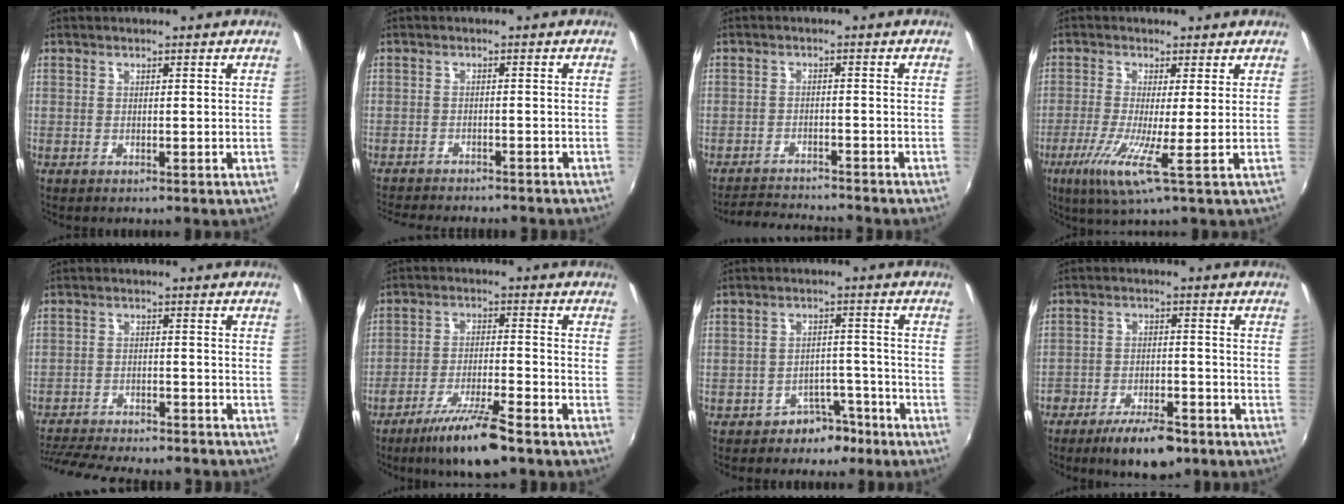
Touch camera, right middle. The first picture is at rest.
{"total": 9.9, "force": [-9.0, 2.0, 3.6], "torque": [-0.088, -0.018, -0.133]}
{"total": 7.0, "force": [-6.8, -0.1, 1.6], "torque": [-0.049, -0.005, -0.111]}
{"total": 7.1, "force": [-2.0, -0.6, 6.8], "torque": [-0.155, -0.019, -0.046]}
{"total": 19.2, "force": [-16.7, 4.5, 8.3], "torque": [-0.174, -0.026, -0.238]}
{"total": 10.9, "force": [-8.1, 1.4, 7.2], "torque": [-0.148, -0.017, -0.140]}
{"total": 5.4, "force": [-4.1, 3.4, 1.1], "torque": [-0.020, 0.026, -0.053]}
{"total": 10.3, "force": [-7.6, 3.7, 5.9], "torque": [-0.125, -0.008, -0.121]}